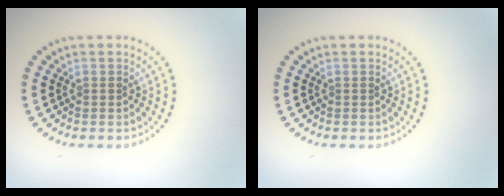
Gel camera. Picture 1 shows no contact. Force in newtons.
{"total": 0.0}